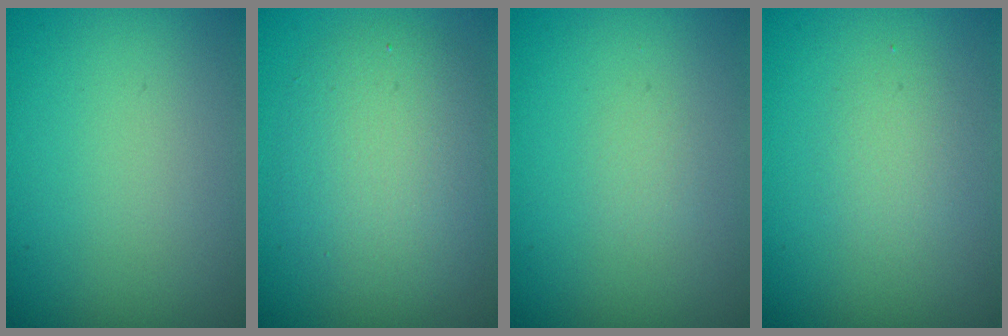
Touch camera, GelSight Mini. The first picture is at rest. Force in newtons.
{"total": 5.2, "press": 5.2, "slide": 0.1}
{"total": 0.5, "press": 0.5, "slide": 0.0}
{"total": 1.5, "press": 1.5, "slide": 0.1}